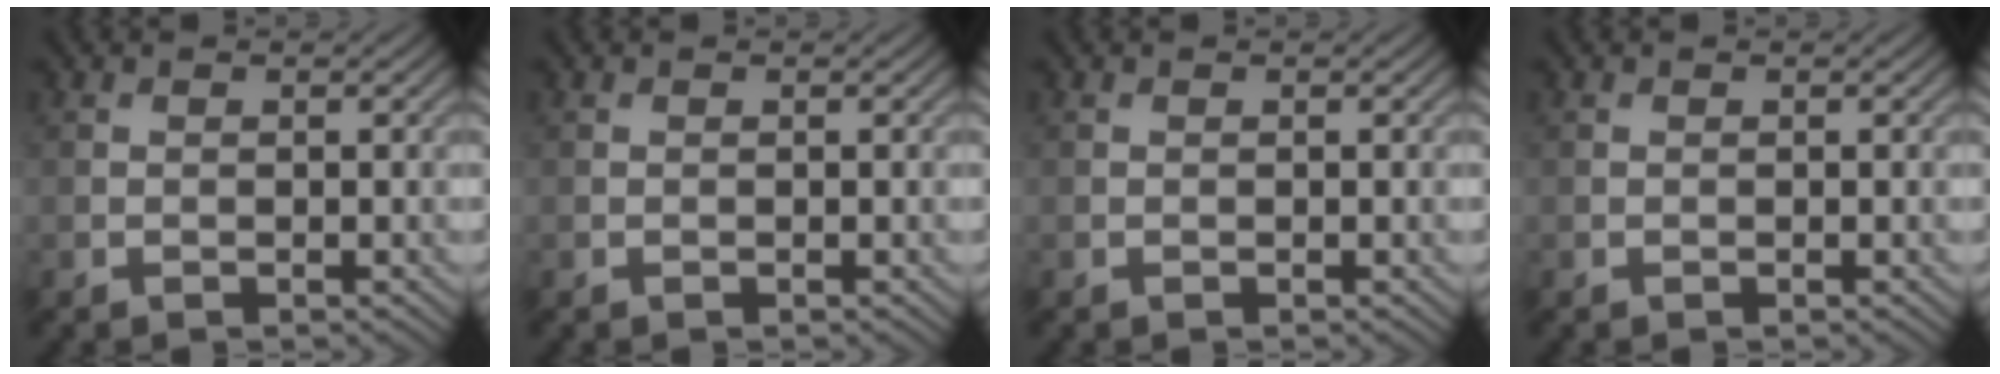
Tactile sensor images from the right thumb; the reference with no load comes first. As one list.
[{"total": 0.0}, {"total": 0.0}, {"total": 0.0}]